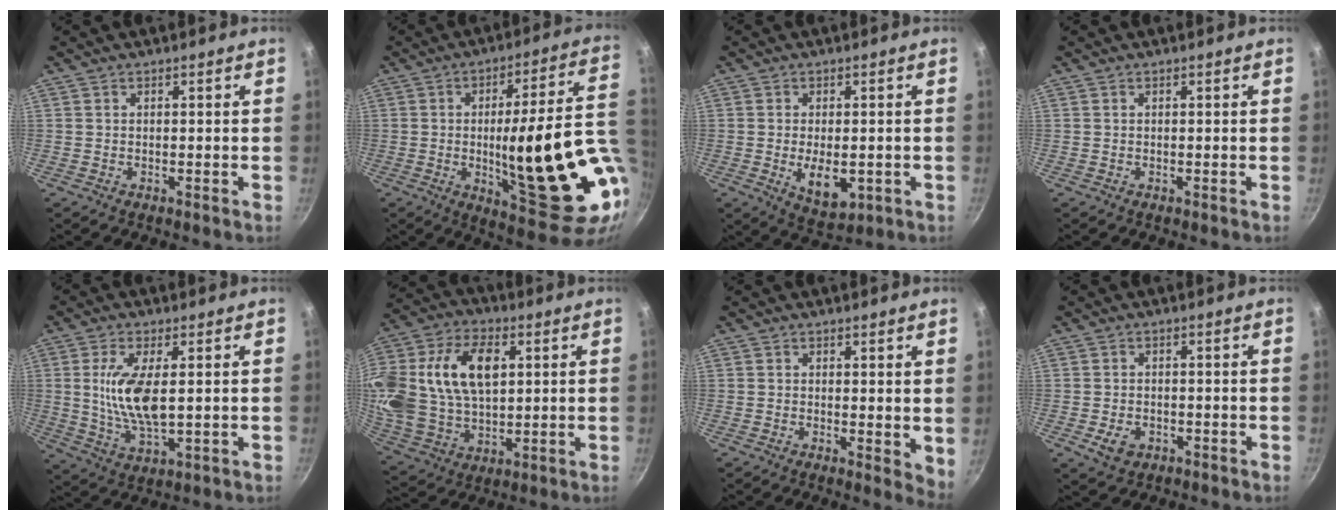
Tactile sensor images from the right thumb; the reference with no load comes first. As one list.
[{"total": 25.3, "force": [-2.1, 6.7, 24.3], "torque": [-0.324, -0.006, -0.011]}, {"total": 7.6, "force": [-1.4, 4.1, 6.2], "torque": [-0.085, -0.009, -0.008]}, {"total": 0.0}, {"total": 11.0, "force": [1.3, 4.5, 10.0], "torque": [-0.193, -0.012, 0.030]}, {"total": 24.7, "force": [5.7, 16.0, 17.9], "torque": [-0.379, 0.013, 0.108]}, {"total": 3.9, "force": [1.0, 1.9, 3.3], "torque": [-0.036, -0.006, 0.013]}, {"total": 4.0, "force": [-1.5, 2.9, 2.3], "torque": [-0.039, 0.009, -0.020]}]